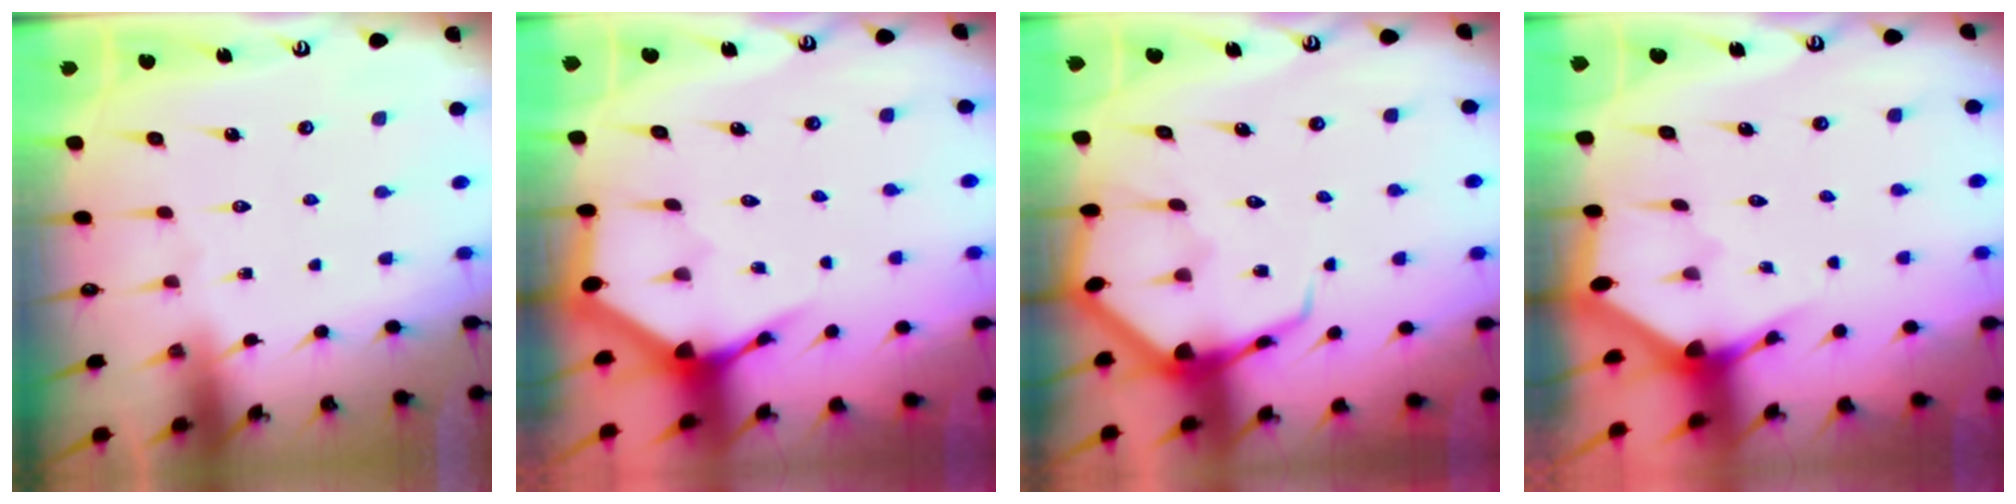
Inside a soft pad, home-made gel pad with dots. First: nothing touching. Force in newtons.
{"total": 3.9, "press": 3.8, "slide": 0.4}
{"total": 7.8, "press": 7.7, "slide": 0.8}
{"total": 3.1, "press": 3.1, "slide": 0.2}